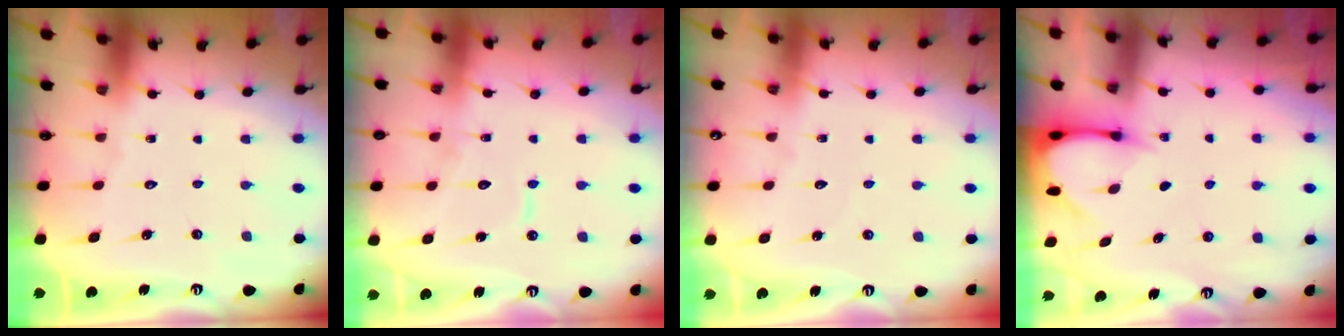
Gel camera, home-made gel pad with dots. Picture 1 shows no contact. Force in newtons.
{"total": 7.0, "press": 6.9, "slide": 0.6}
{"total": 2.1, "press": 2.1, "slide": 0.1}
{"total": 3.6, "press": 3.6, "slide": 0.3}